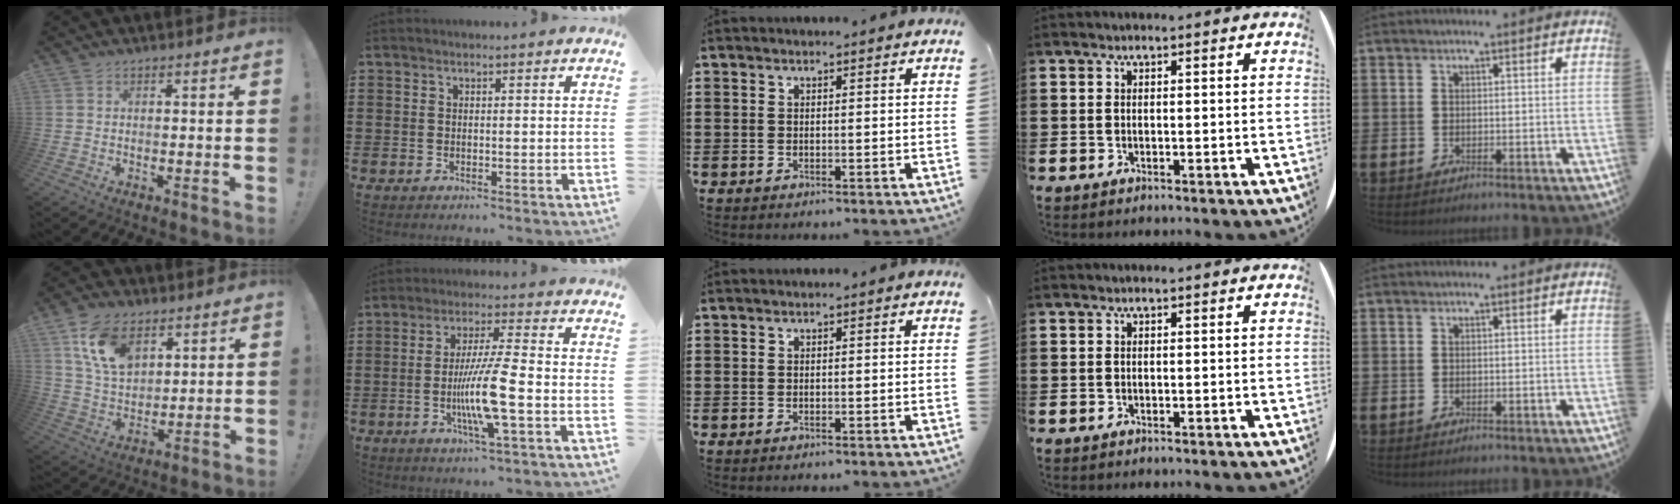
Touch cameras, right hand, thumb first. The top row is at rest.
{"thumb": {"total": 13.4, "force": [6.8, 8.5, 7.8], "torque": [-0.142, -0.021, 0.132]}, "index": {"total": 9.2, "force": [-2.6, 0.3, 8.9], "torque": [-0.175, -0.018, -0.054]}}